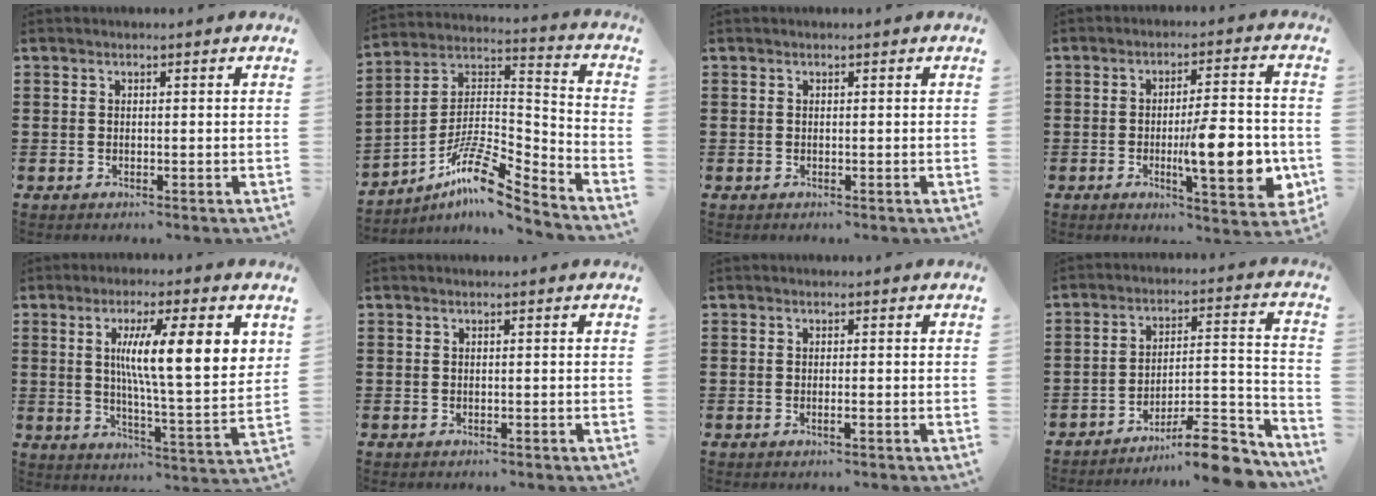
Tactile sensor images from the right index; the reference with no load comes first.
{"total": 10.7, "force": [-7.5, 2.7, 7.1], "torque": [-0.145, 0.002, -0.150]}
{"total": 0.0}
{"total": 11.1, "force": [-2.2, 2.7, 10.6], "torque": [-0.153, -0.010, -0.035]}
{"total": 11.7, "force": [4.0, 1.7, 10.9], "torque": [-0.188, -0.013, 0.058]}
{"total": 0.0}
{"total": 0.9, "force": [-0.3, 0.0, 0.8], "torque": [-0.014, -0.005, -0.005]}
{"total": 11.4, "force": [-9.5, 2.0, 6.1], "torque": [-0.068, 0.031, -0.175]}